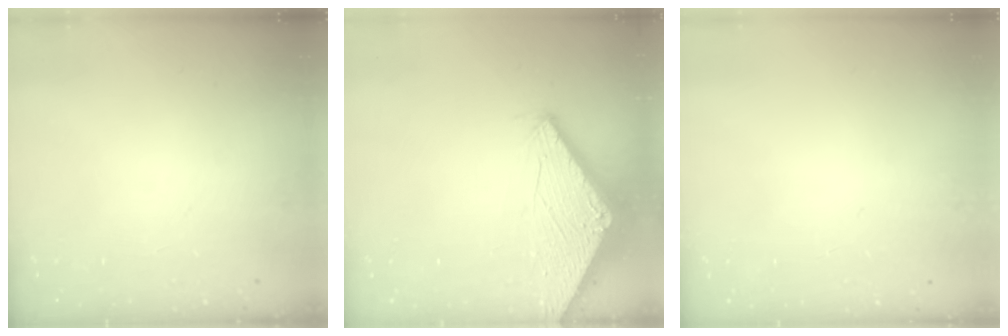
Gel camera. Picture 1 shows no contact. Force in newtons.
{"total": 2.8, "press": 2.8, "slide": 0.2}
{"total": 0.7, "press": 0.3, "slide": 0.7}